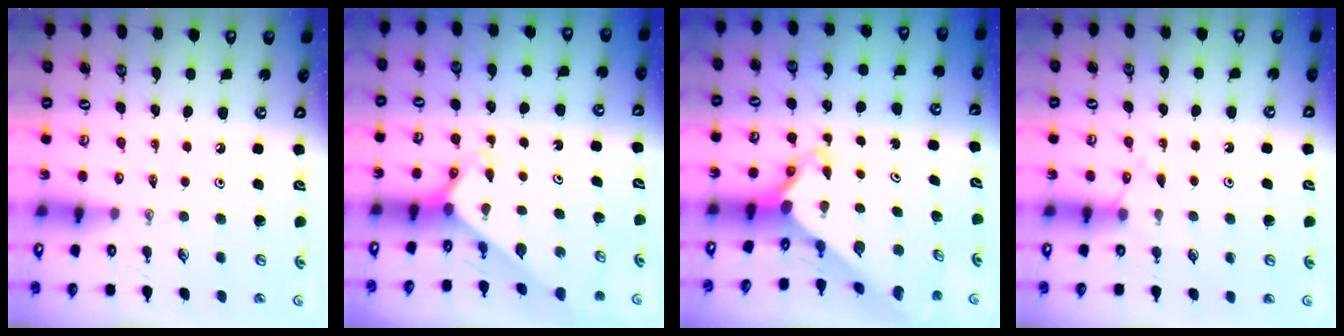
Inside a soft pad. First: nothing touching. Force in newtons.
{"total": 2.7, "press": 2.7, "slide": 0.1}
{"total": 3.9, "press": 3.9, "slide": 0.3}
{"total": 5.3, "press": 5.3, "slide": 0.5}